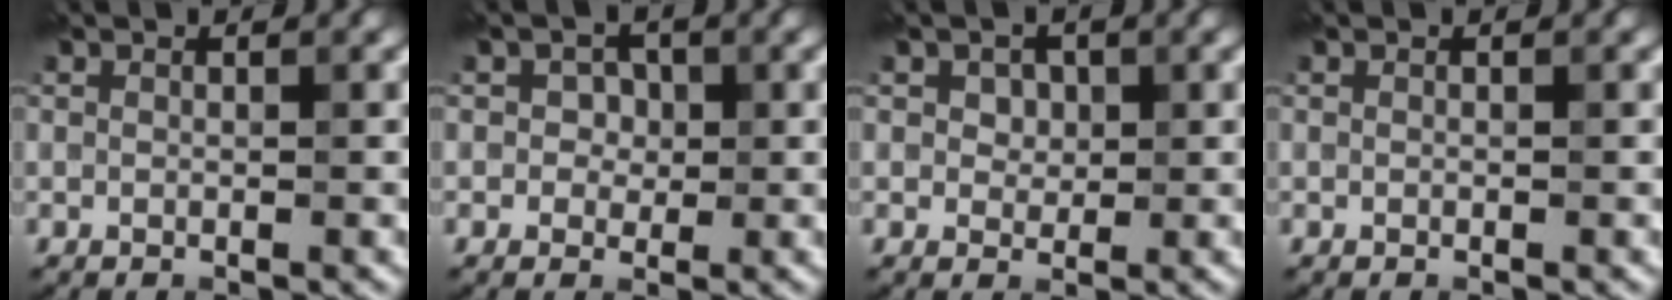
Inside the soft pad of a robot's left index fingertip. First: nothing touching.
{"total": 1.7, "force": [0.1, 1.6, 0.7], "torque": [0.001, 0.004, -0.005]}
{"total": 1.8, "force": [0.7, 1.4, 0.8], "torque": [-0.013, 0.007, 0.003]}
{"total": 0.0}